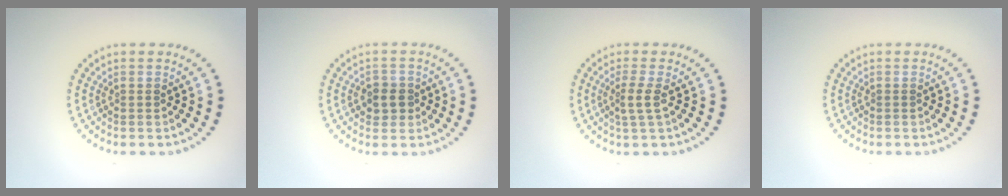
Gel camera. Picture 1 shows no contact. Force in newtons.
{"total": 2.0, "press": 1.9, "slide": 0.7}
{"total": 1.7, "press": 1.2, "slide": 1.2}
{"total": 0.0}